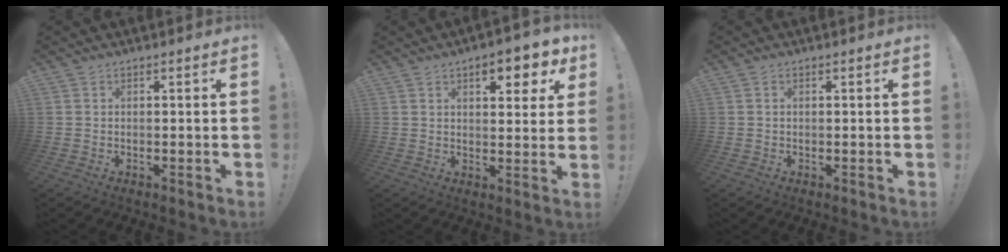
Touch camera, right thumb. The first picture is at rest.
{"total": 8.4, "force": [4.4, 3.6, 6.2], "torque": [-0.069, -0.020, 0.070]}
{"total": 0.6, "force": [0.0, 0.4, 0.4], "torque": [-0.009, 0.003, 0.000]}